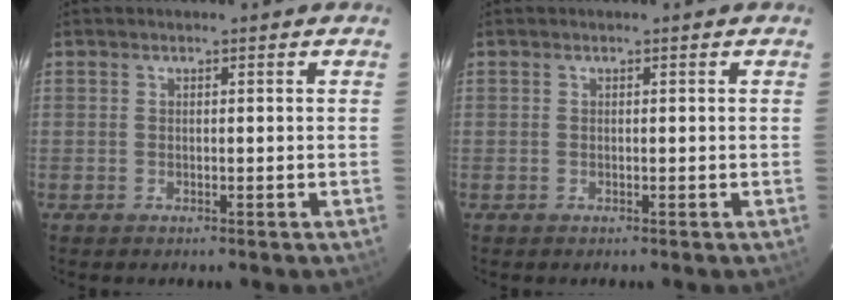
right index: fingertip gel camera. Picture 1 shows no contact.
{"total": 0.0}